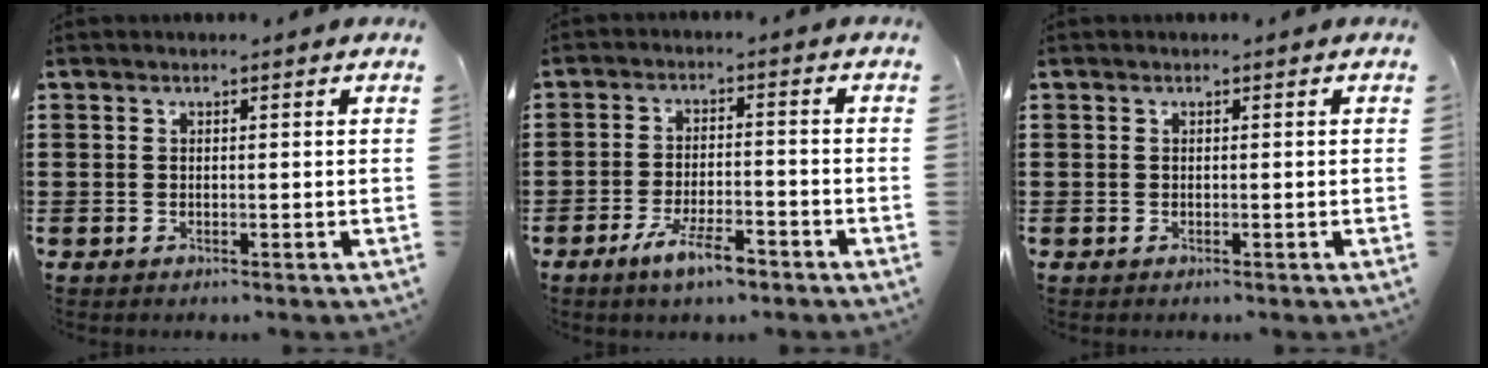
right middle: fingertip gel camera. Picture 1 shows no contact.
{"total": 6.0, "force": [-4.1, 1.6, 4.1], "torque": [-0.084, 0.000, -0.075]}
{"total": 0.0}